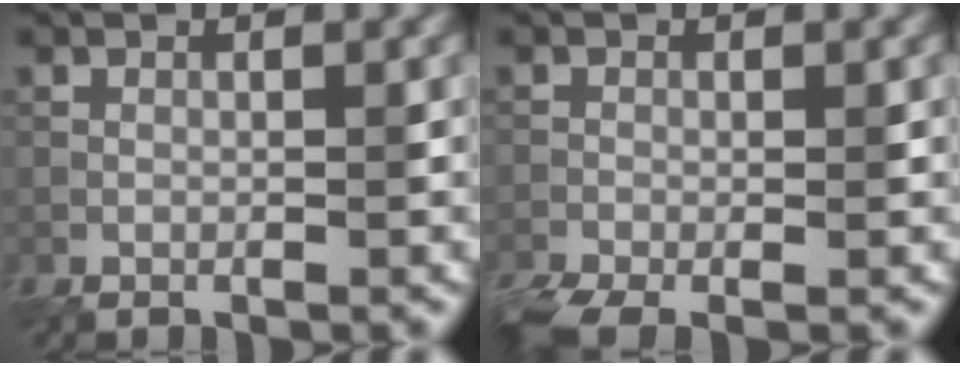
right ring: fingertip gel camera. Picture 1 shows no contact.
{"total": 4.1, "force": [-2.8, 1.4, 2.7], "torque": [-0.060, -0.016, -0.053]}